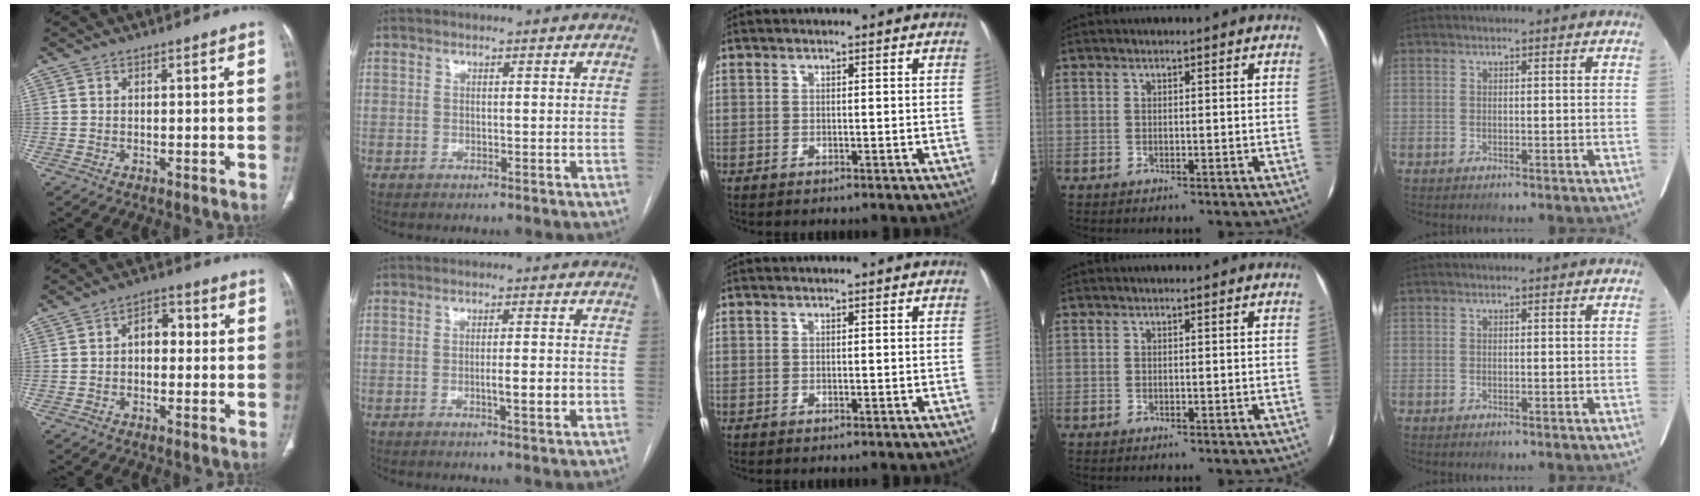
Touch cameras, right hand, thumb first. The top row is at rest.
{"thumb": {"total": 4.9, "force": [0.1, 3.4, 3.6], "torque": [-0.032, 0.020, -0.009]}, "index": {"total": 4.2, "force": [-1.0, 0.5, 4.1], "torque": [-0.066, -0.003, -0.013]}}